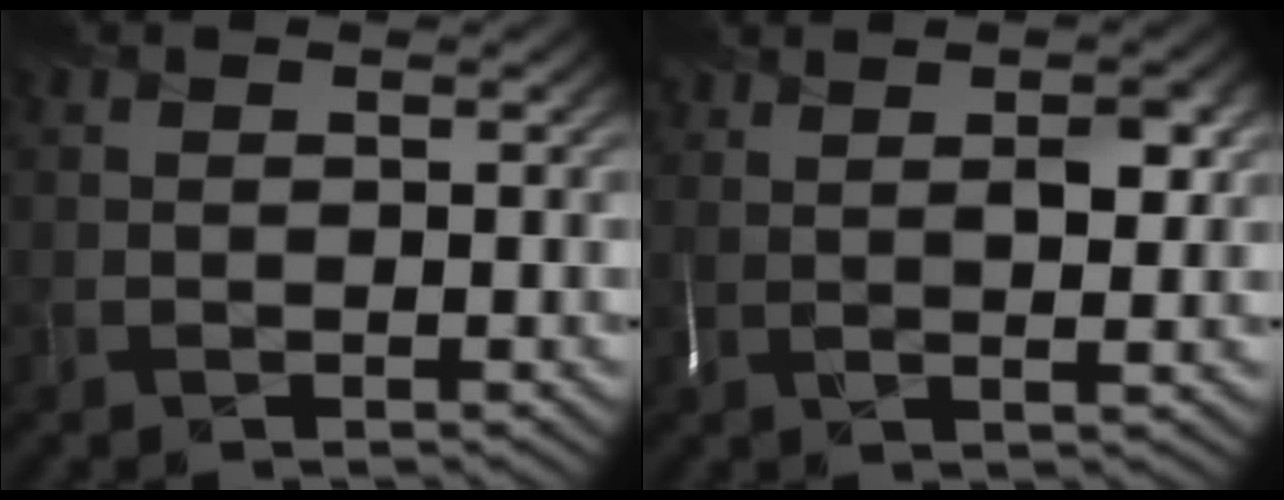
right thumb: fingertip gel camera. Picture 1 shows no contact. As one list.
[{"total": 4.8, "force": [1.9, 1.3, 4.2], "torque": [-0.071, 0.012, 0.032]}]